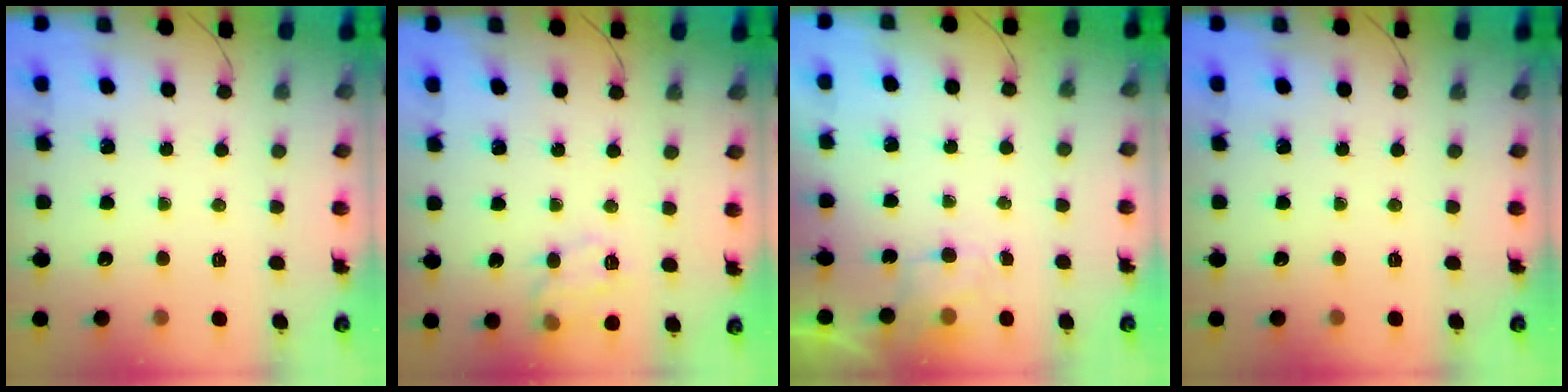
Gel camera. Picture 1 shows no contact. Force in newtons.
{"total": 10.9, "press": 10.9, "slide": 0.1}
{"total": 2.5, "press": 2.1, "slide": 1.4}
{"total": 0.0}